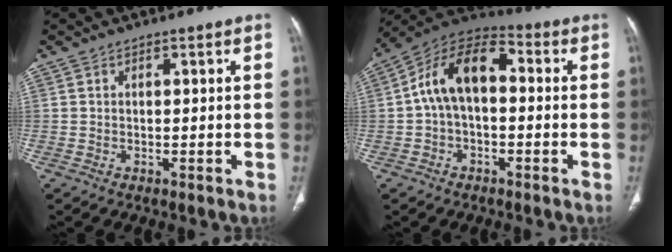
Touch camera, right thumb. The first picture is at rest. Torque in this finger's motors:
{"motor_torque": [0.17, 0.19, 0.61, -0.33, 0.13]}